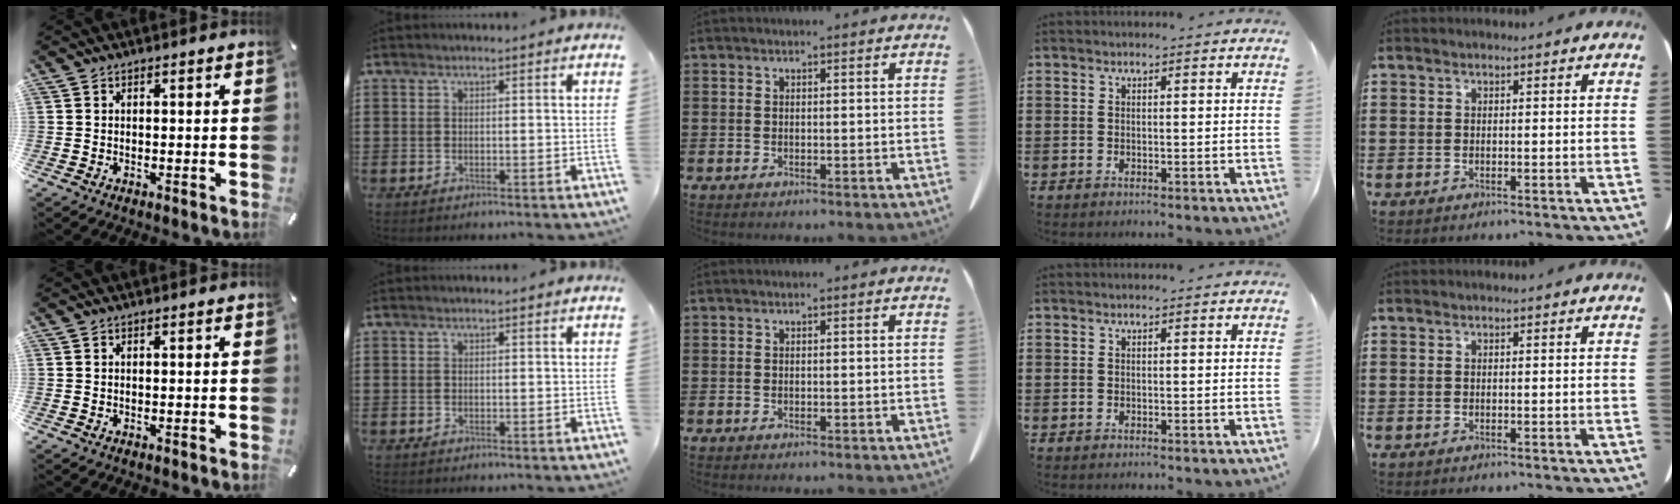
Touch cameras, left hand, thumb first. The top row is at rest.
{}